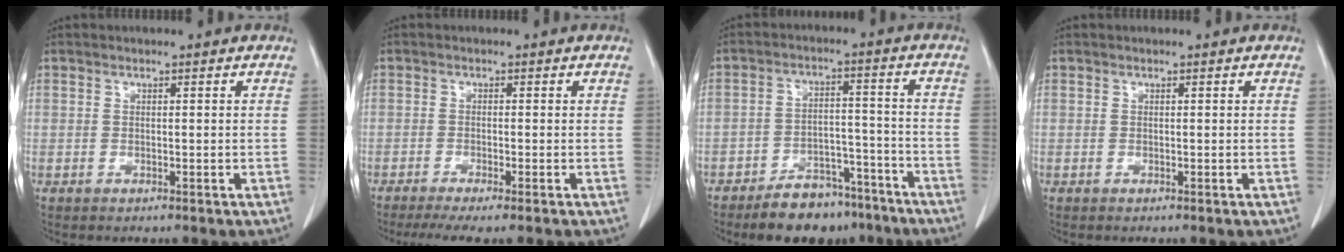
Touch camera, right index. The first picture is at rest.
{"total": 5.3, "force": [-4.1, 0.1, 3.4], "torque": [-0.051, -0.010, -0.065]}
{"total": 10.4, "force": [-8.3, 4.9, 4.0], "torque": [-0.045, 0.024, -0.130]}
{"total": 0.0}